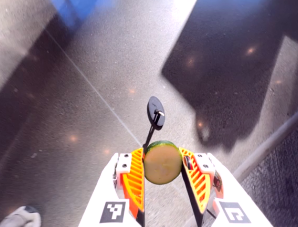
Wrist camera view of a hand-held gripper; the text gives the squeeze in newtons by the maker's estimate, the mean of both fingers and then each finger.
{"total": 10.8, "left": 10.8, "right": 10.9}